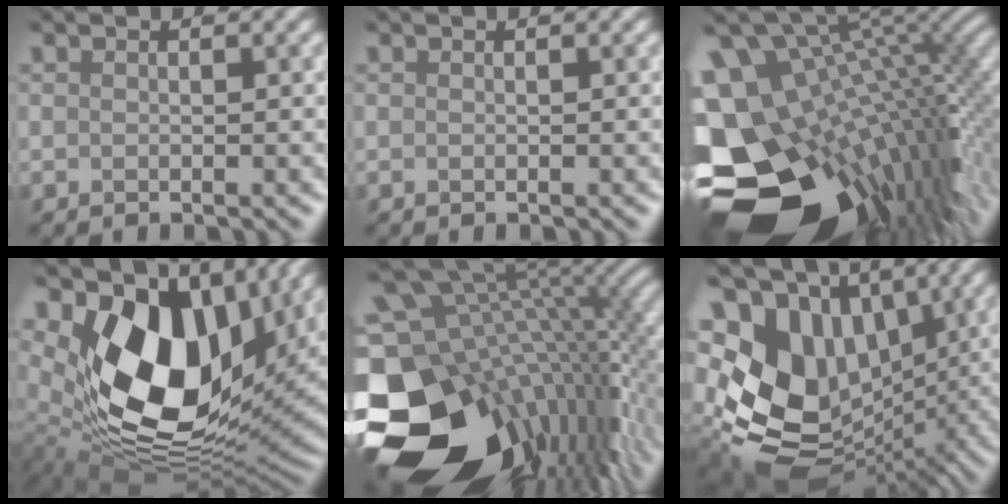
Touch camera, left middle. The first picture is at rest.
{"total": 0.0}
{"total": 16.2, "force": [-2.2, 10.9, 11.8], "torque": [-0.227, -0.013, 0.002]}
{"total": 13.8, "force": [4.9, 8.9, 9.4], "torque": [-0.168, -0.018, 0.095]}
{"total": 17.6, "force": [-3.9, 11.6, 12.6], "torque": [-0.258, -0.004, -0.028]}
{"total": 16.7, "force": [1.4, 12.7, 10.7], "torque": [-0.233, -0.001, 0.061]}